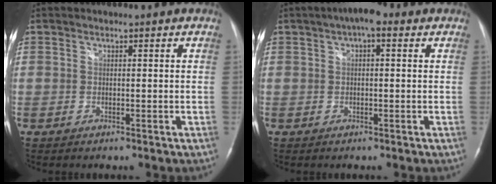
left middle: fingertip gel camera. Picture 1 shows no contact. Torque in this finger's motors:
{"motor_torque": [0.59, -0.07, -0.04, 0.04]}